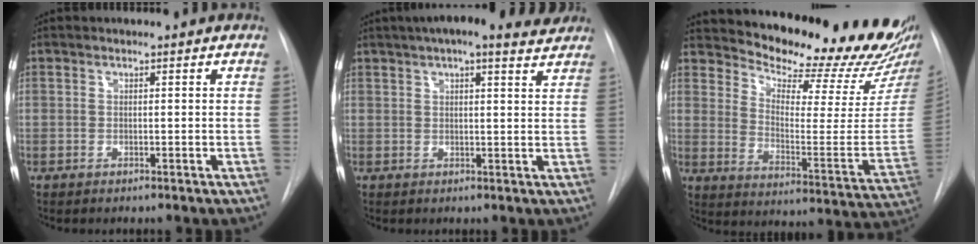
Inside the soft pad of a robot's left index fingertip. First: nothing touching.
{"total": 10.7, "force": [8.8, 2.4, 5.7], "torque": [-0.084, 0.022, 0.105]}
{"total": 21.5, "force": [20.2, 1.7, 7.0], "torque": [-0.109, -0.121, 0.256]}